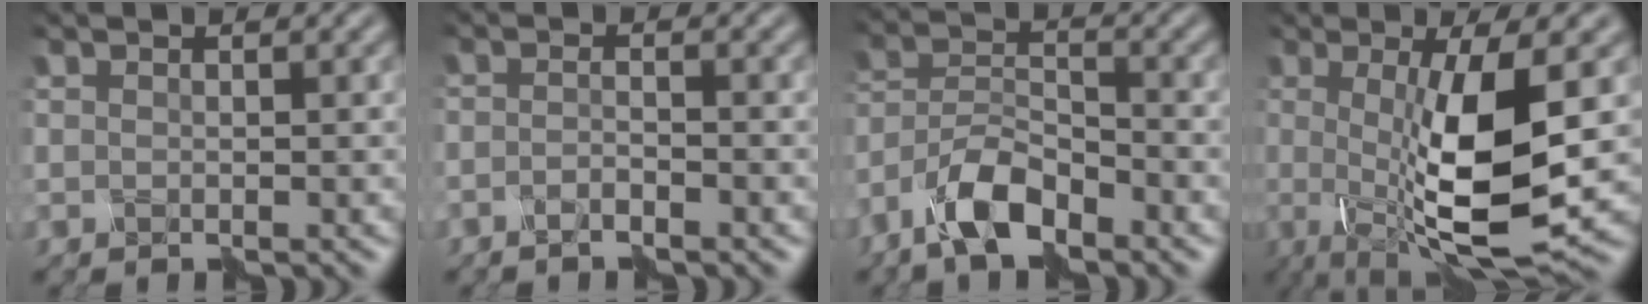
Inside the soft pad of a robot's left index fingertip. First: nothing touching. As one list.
[{"total": 1.8, "force": [-1.7, -0.2, 0.7], "torque": [-0.012, -0.005, -0.033]}, {"total": 5.4, "force": [-4.5, 1.6, 2.7], "torque": [-0.053, 0.007, -0.094]}, {"total": 10.0, "force": [-1.2, 2.4, 9.6], "torque": [-0.167, -0.016, -0.016]}]